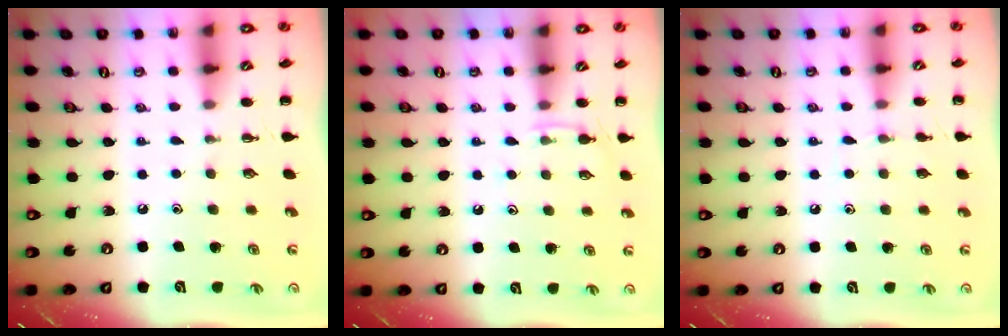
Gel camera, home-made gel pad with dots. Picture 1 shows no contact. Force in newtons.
{"total": 4.3, "press": 4.1, "slide": 1.4}
{"total": 3.7, "press": 3.6, "slide": 1.1}